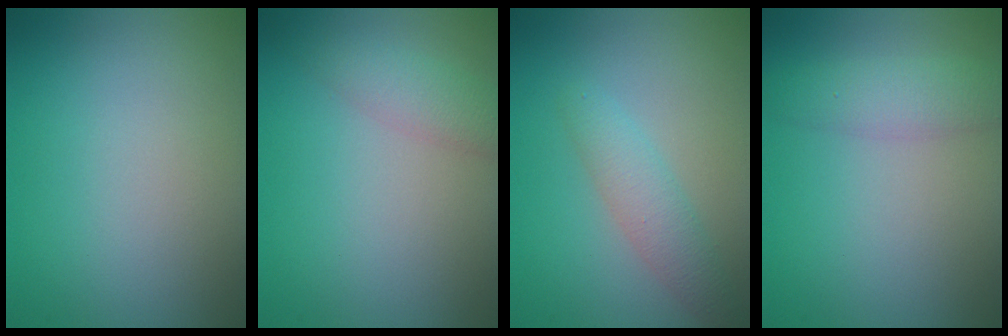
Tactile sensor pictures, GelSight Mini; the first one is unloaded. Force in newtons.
{"total": 2.5, "press": 2.5, "slide": 0.1}
{"total": 2.5, "press": 2.5, "slide": 0.0}
{"total": 2.8, "press": 2.8, "slide": 0.1}